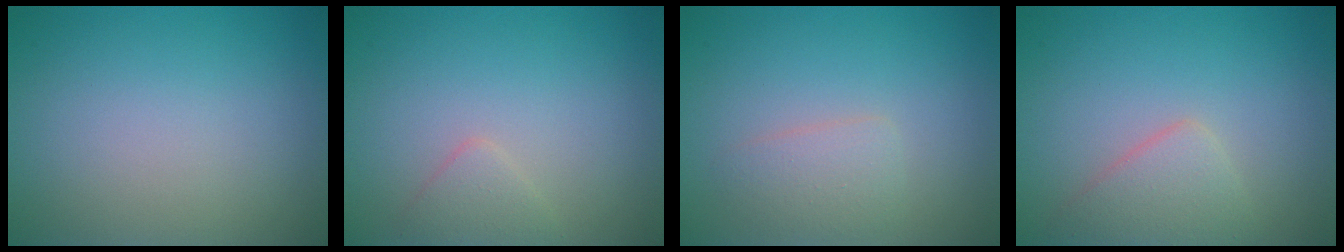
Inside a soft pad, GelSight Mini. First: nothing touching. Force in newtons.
{"total": 1.4, "press": 1.4, "slide": 0.1}
{"total": 1.9, "press": 1.9, "slide": 0.0}
{"total": 2.7, "press": 2.7, "slide": 0.0}